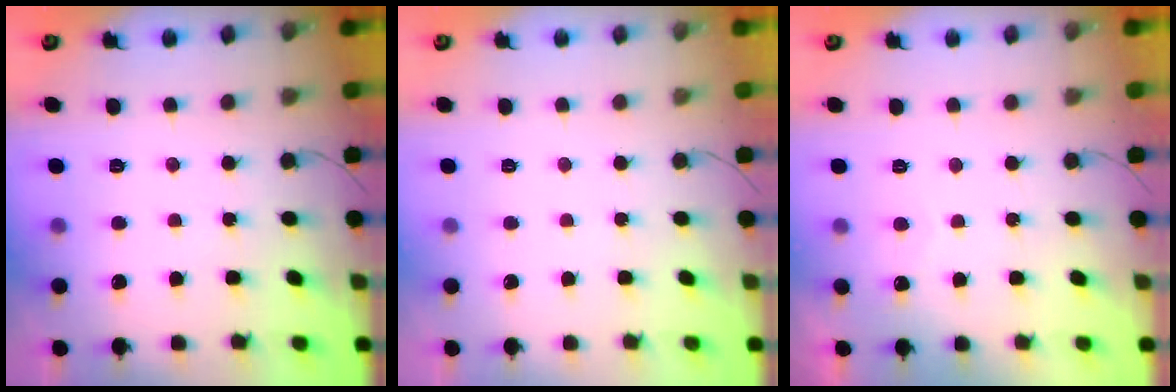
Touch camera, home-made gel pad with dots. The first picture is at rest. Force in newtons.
{"total": 0.0}
{"total": 2.2, "press": 2.2, "slide": 0.1}